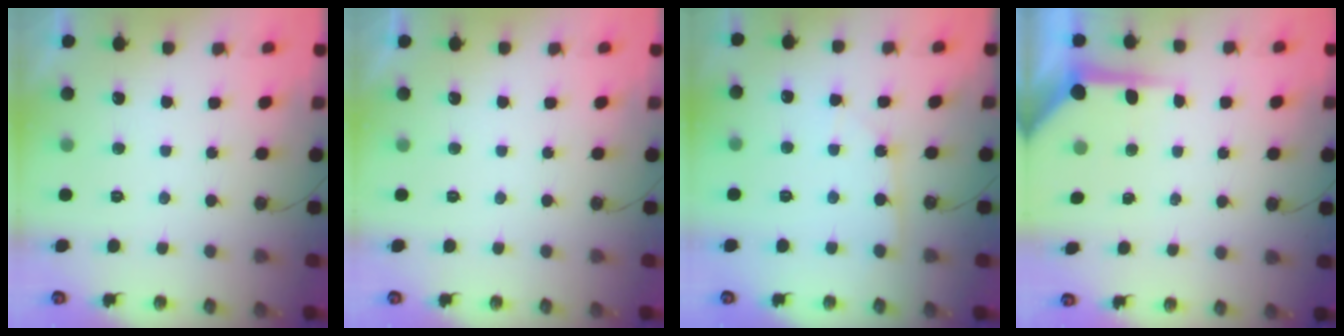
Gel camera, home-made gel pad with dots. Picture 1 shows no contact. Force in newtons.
{"total": 0.0}
{"total": 2.7, "press": 2.7, "slide": 0.4}
{"total": 8.3, "press": 8.3, "slide": 0.6}